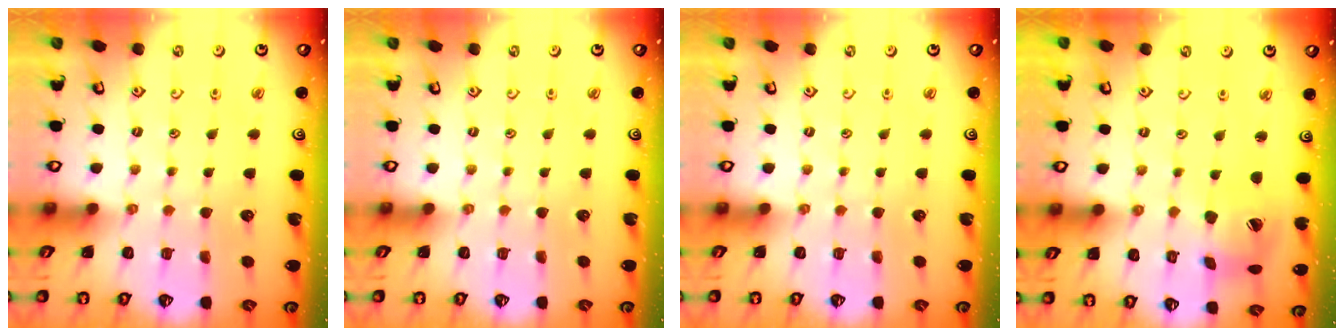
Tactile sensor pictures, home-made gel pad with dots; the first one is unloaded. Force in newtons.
{"total": 0.0}
{"total": 0.0}
{"total": 10.1, "press": 10.0, "slide": 1.2}